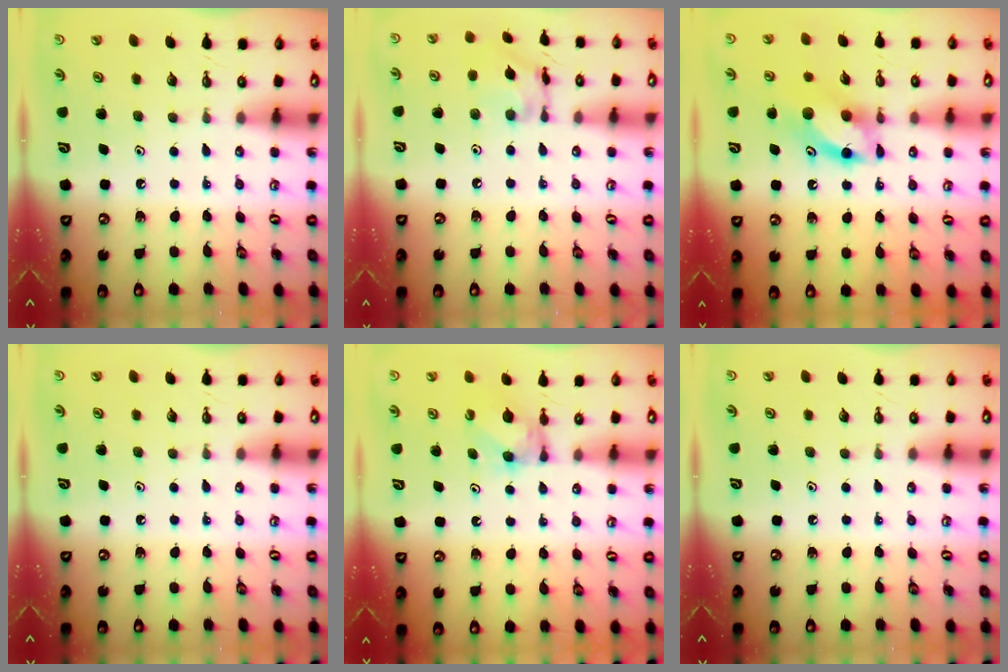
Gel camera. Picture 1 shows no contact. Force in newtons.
{"total": 11.6, "press": 11.6, "slide": 0.9}
{"total": 11.7, "press": 11.6, "slide": 1.3}
{"total": 0.0}
{"total": 5.7, "press": 5.6, "slide": 1.0}
{"total": 0.0}